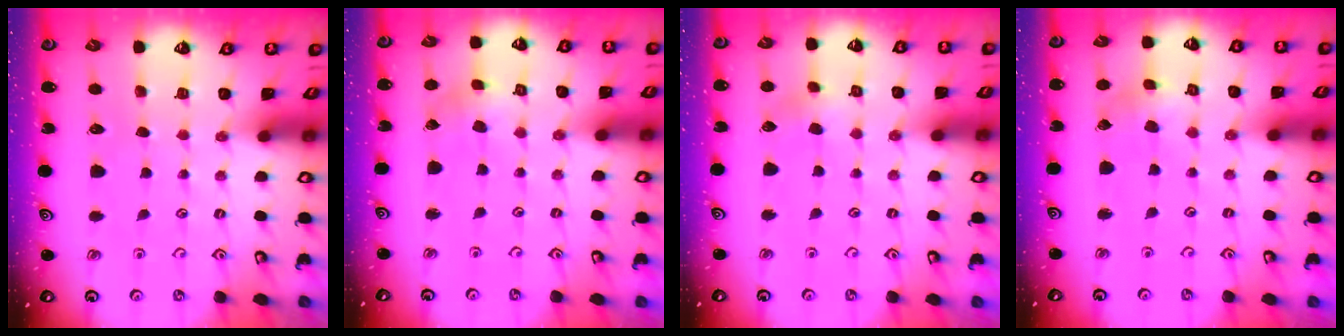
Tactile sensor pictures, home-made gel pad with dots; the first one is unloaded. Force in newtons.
{"total": 2.2, "press": 2.2, "slide": 0.2}
{"total": 4.4, "press": 4.3, "slide": 0.9}
{"total": 2.8, "press": 2.7, "slide": 0.4}